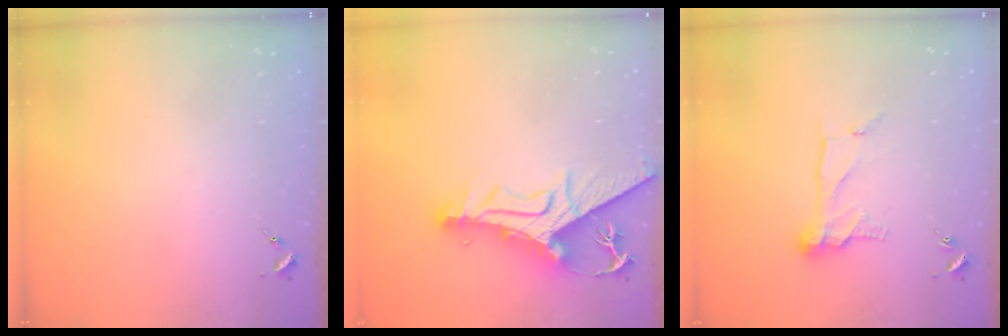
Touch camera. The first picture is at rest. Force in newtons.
{"total": 17.4, "press": 17.3, "slide": 1.7}
{"total": 12.7, "press": 12.7, "slide": 1.0}